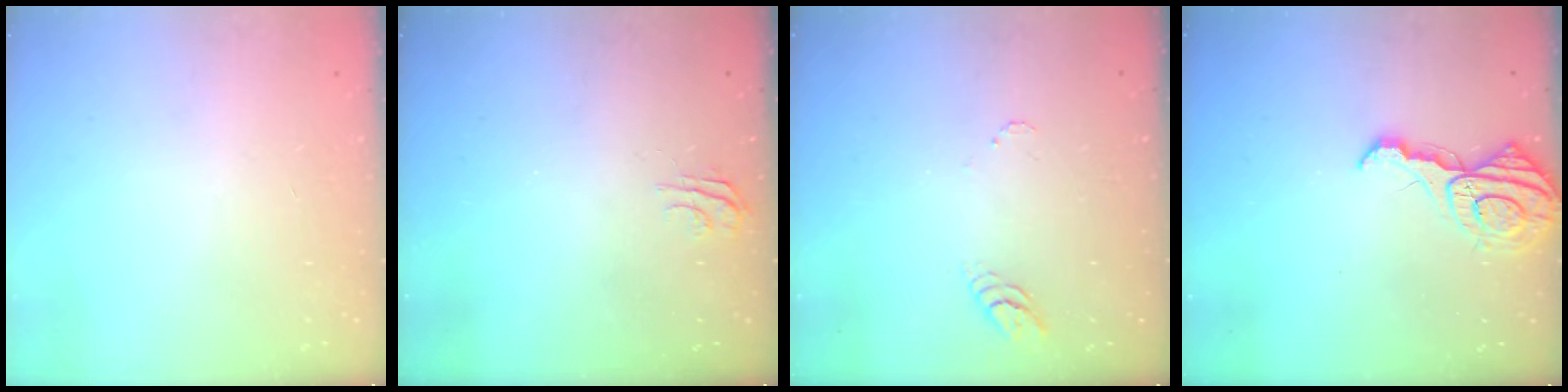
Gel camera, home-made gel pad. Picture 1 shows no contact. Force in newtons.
{"total": 5.0, "press": 5.0, "slide": 0.5}
{"total": 3.4, "press": 3.4, "slide": 0.3}
{"total": 12.1, "press": 12.0, "slide": 0.9}